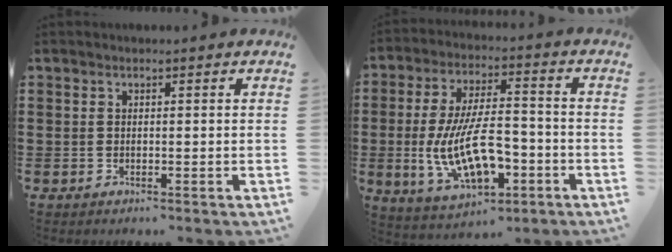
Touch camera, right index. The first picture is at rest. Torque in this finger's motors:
{"motor_torque": [2.14, 0.00, 1.05, 0.21]}